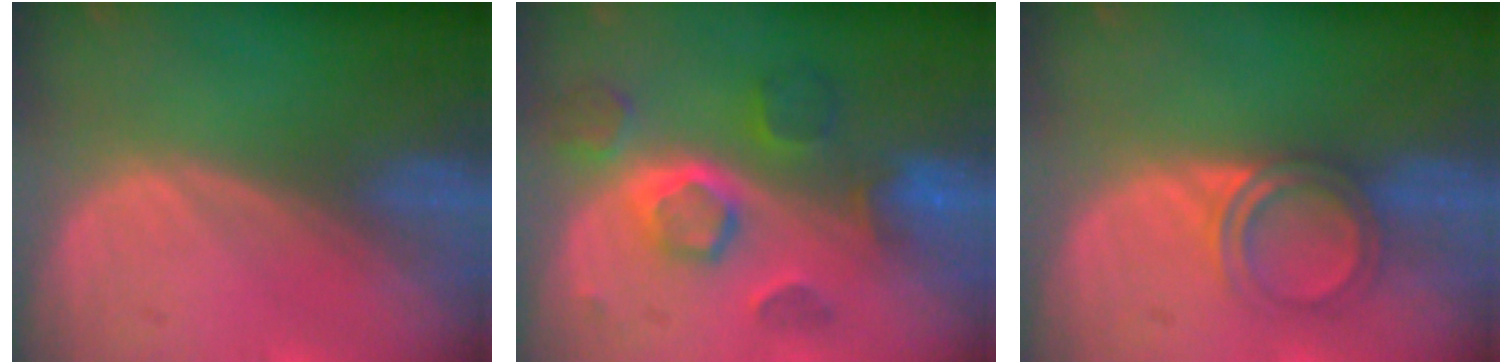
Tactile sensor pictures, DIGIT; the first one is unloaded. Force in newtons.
{"total": 8.5, "press": 7.7, "slide": 3.6}
{"total": 4.2, "press": 4.0, "slide": 1.4}